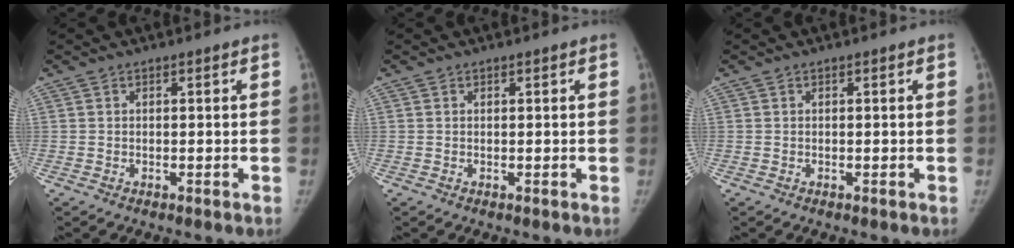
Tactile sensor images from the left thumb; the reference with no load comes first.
{"total": 0.0}
{"total": 0.0}